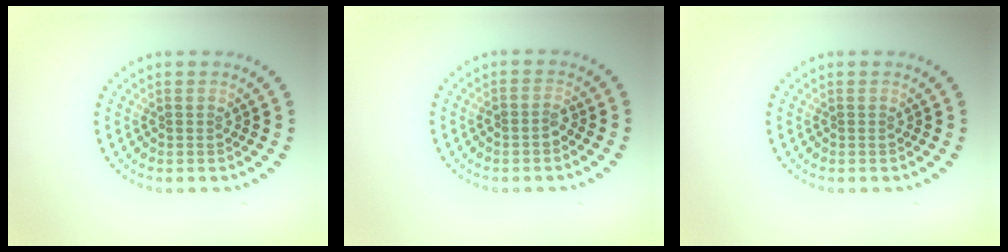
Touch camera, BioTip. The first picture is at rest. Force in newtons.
{"total": 0.9, "press": 0.8, "slide": 0.5}
{"total": 0.0}